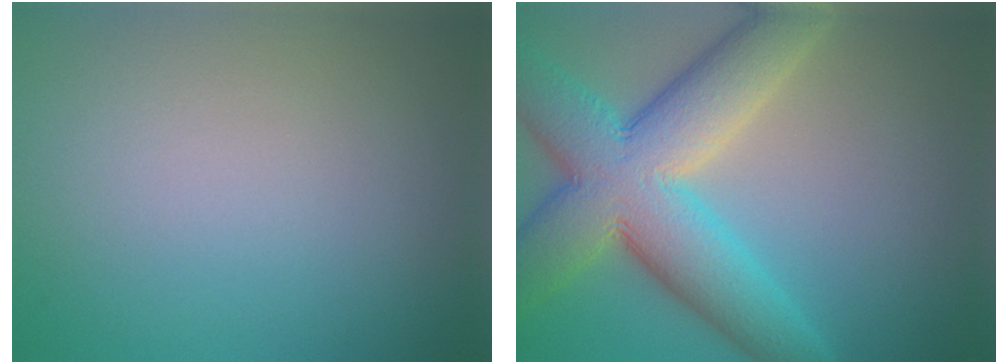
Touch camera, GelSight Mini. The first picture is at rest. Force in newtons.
{"total": 11.5, "press": 11.5, "slide": 0.3}